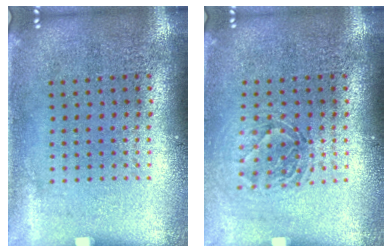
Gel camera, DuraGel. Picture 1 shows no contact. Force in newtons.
{"total": 1.3, "press": 1.2, "slide": 0.6}